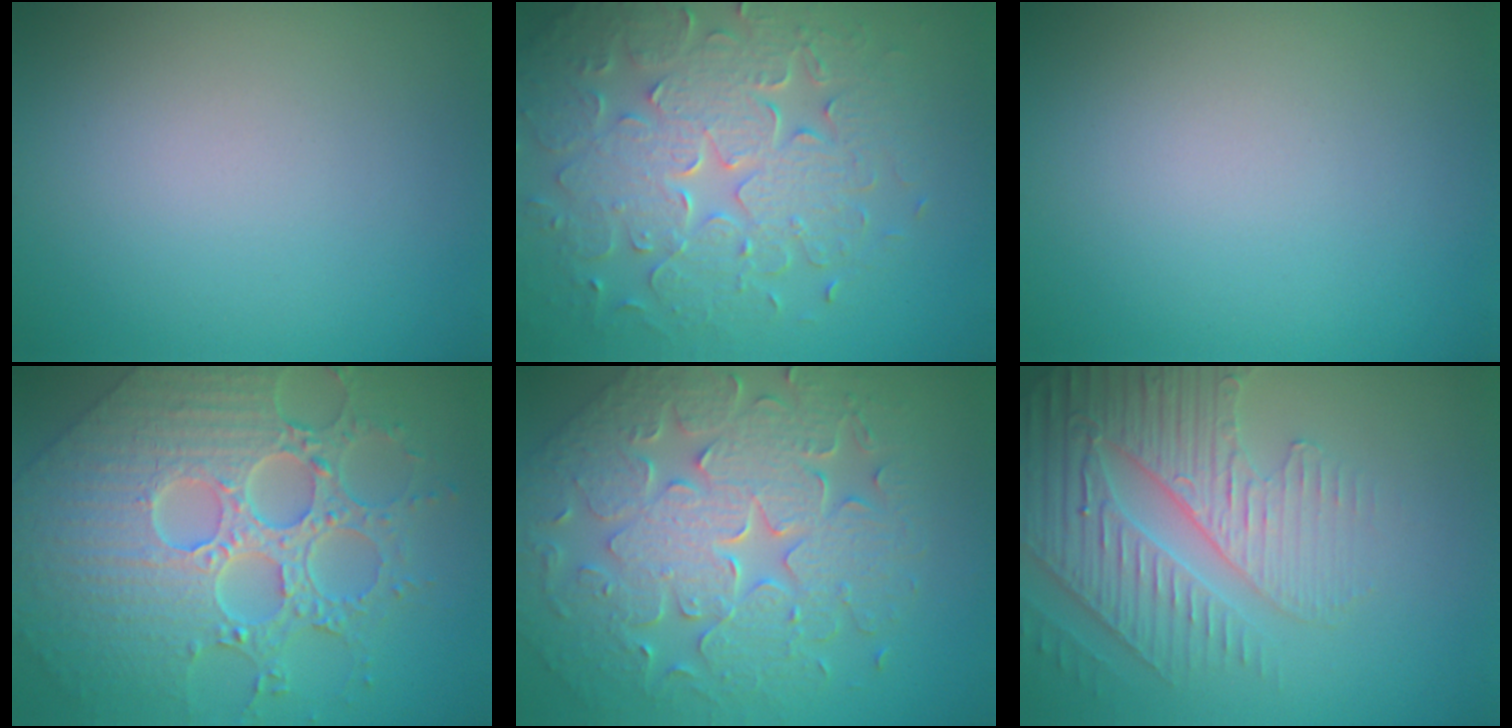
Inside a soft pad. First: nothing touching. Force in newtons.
{"total": 8.3, "press": 6.0, "slide": 5.8}
{"total": 0.0}
{"total": 9.4, "press": 7.1, "slide": 6.3}
{"total": 9.3, "press": 7.1, "slide": 6.1}
{"total": 4.8, "press": 4.4, "slide": 1.9}